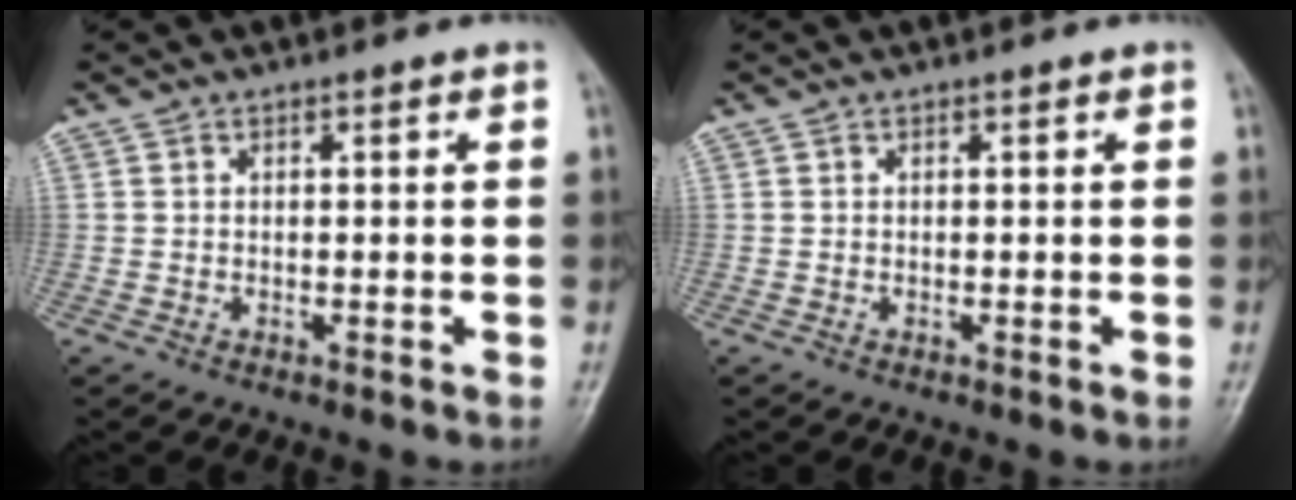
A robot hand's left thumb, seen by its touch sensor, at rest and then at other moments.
{"total": 0.0}